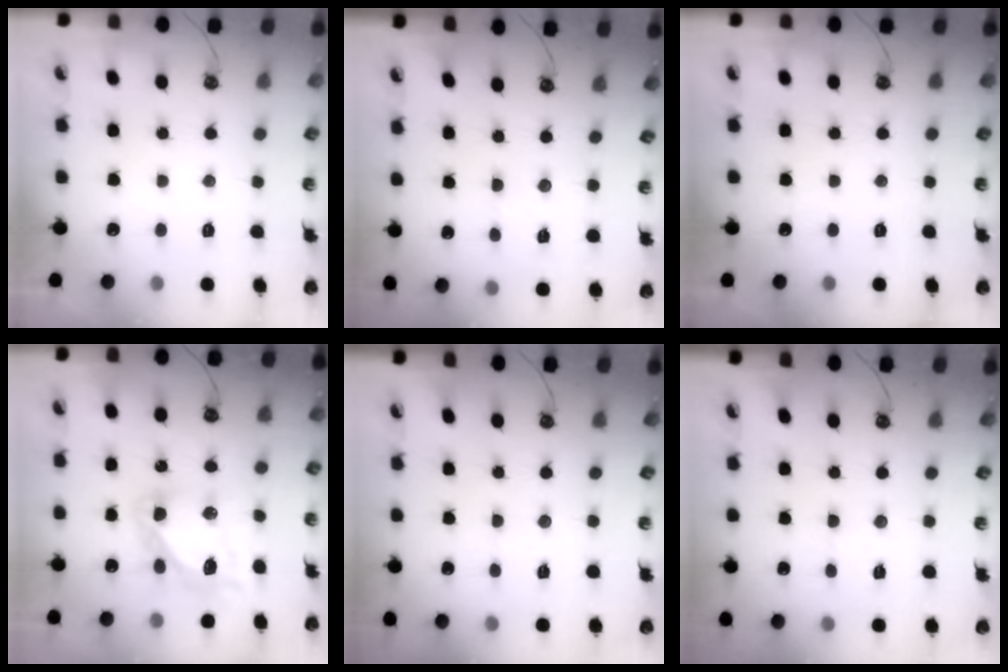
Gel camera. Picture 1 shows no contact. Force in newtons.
{"total": 2.5, "press": 2.5, "slide": 0.4}
{"total": 0.0}
{"total": 12.7, "press": 12.7, "slide": 1.4}
{"total": 3.0, "press": 3.0, "slide": 0.5}
{"total": 2.9, "press": 2.9, "slide": 0.4}